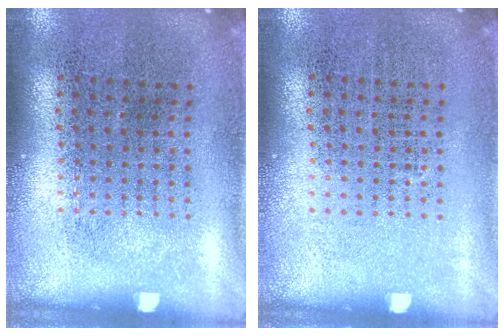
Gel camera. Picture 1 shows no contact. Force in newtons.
{"total": 0.0}